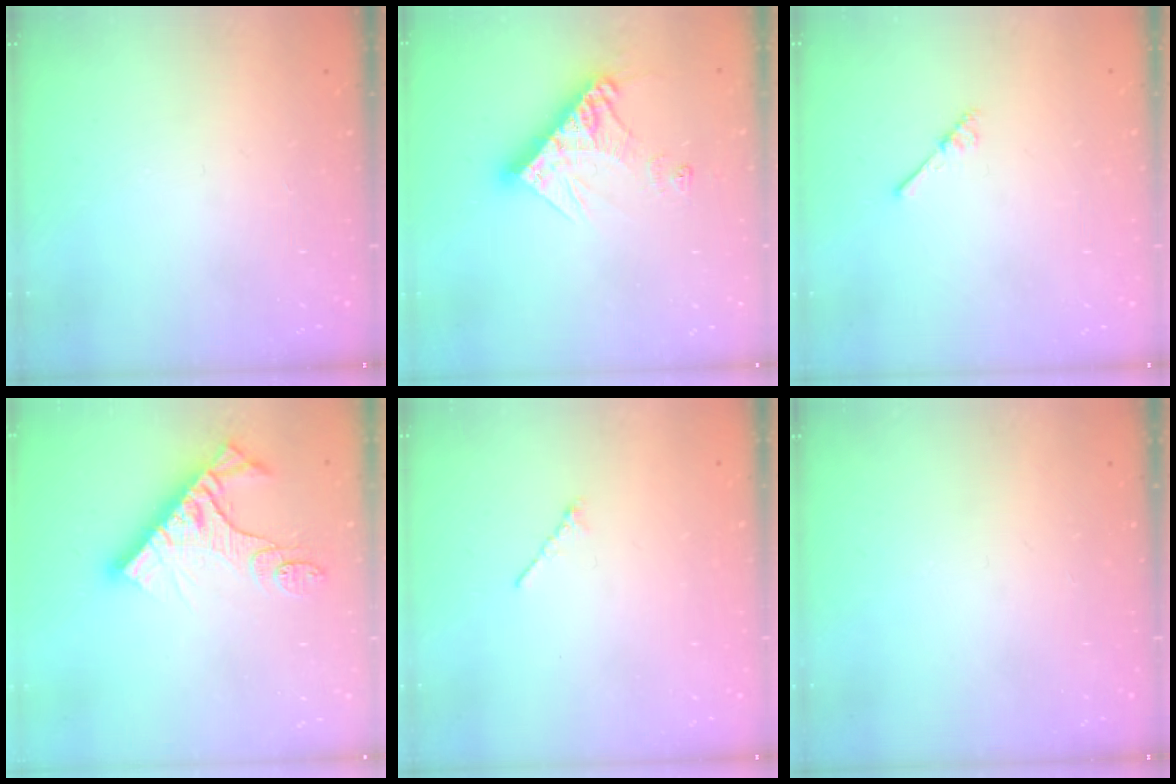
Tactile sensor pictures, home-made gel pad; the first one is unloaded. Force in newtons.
{"total": 13.2, "press": 13.1, "slide": 1.5}
{"total": 3.0, "press": 3.0, "slide": 0.3}
{"total": 12.8, "press": 12.7, "slide": 1.3}
{"total": 0.8, "press": 0.7, "slide": 0.4}
{"total": 0.0}